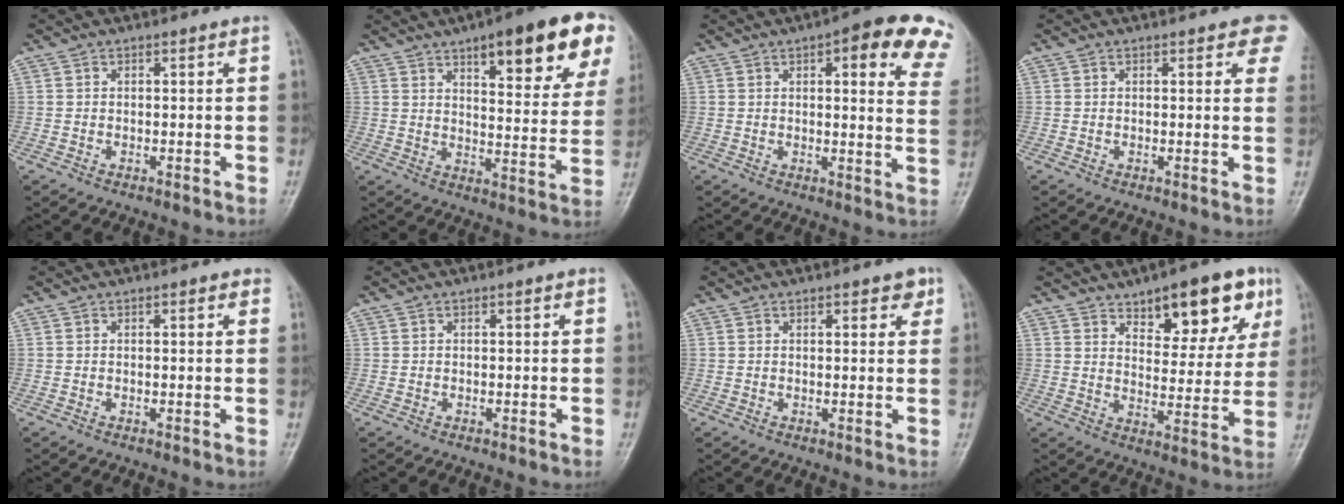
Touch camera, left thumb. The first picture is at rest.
{"total": 19.8, "force": [10.7, 6.0, 15.5], "torque": [-0.168, -0.031, 0.143]}
{"total": 16.1, "force": [9.2, 4.8, 12.3], "torque": [-0.115, -0.027, 0.090]}
{"total": 5.2, "force": [2.9, 2.2, 3.7], "torque": [-0.010, -0.004, 0.023]}
{"total": 0.9, "force": [0.5, 0.4, 0.7], "torque": [-0.007, 0.000, 0.002]}
{"total": 0.0}
{"total": 3.1, "force": [1.8, 1.4, 2.1], "torque": [-0.012, -0.006, 0.019]}
{"total": 15.1, "force": [8.6, 6.5, 10.5], "torque": [-0.093, -0.036, 0.123]}